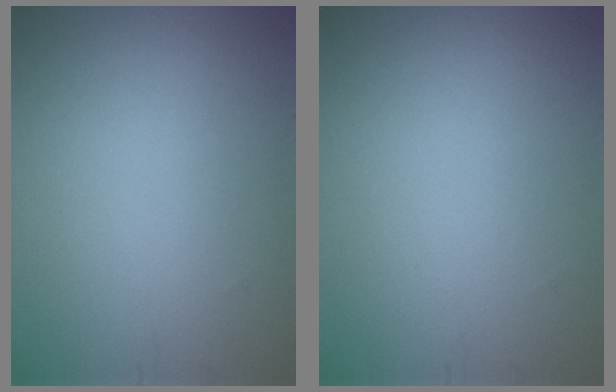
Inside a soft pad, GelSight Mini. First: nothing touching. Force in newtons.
{"total": 0.0}